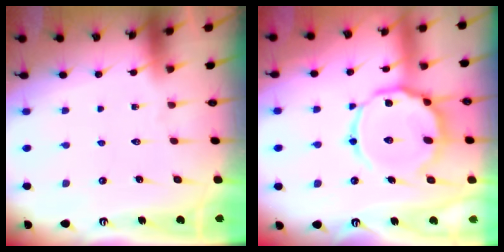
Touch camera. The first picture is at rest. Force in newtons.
{"total": 15.9, "press": 15.8, "slide": 1.4}